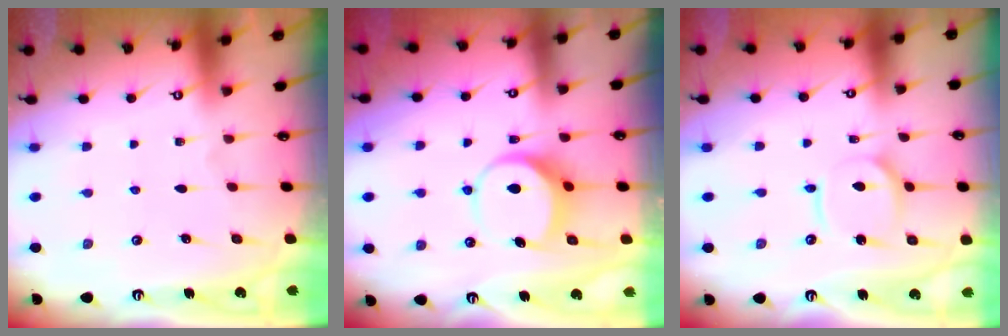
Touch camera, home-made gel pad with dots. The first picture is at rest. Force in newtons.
{"total": 7.5, "press": 7.4, "slide": 0.7}
{"total": 7.4, "press": 7.4, "slide": 0.6}